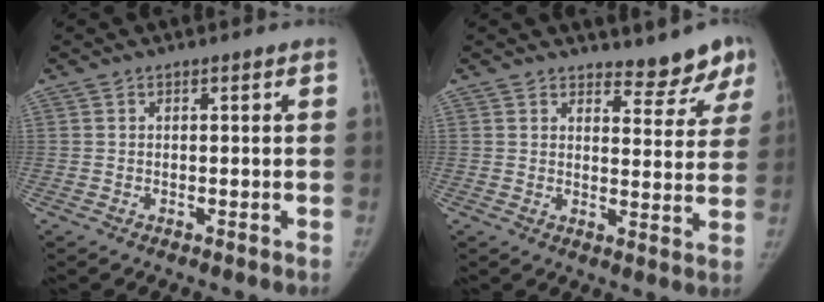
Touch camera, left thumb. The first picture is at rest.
{"total": 7.3, "force": [6.6, 2.9, 1.5], "torque": [0.019, -0.055, 0.070]}